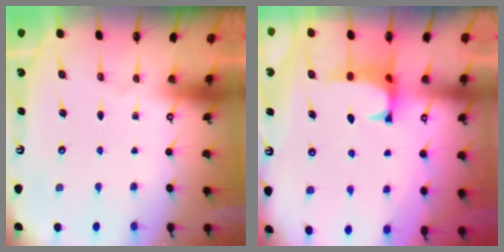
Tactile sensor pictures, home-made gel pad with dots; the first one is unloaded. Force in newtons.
{"total": 1.1, "press": 0.9, "slide": 0.6}